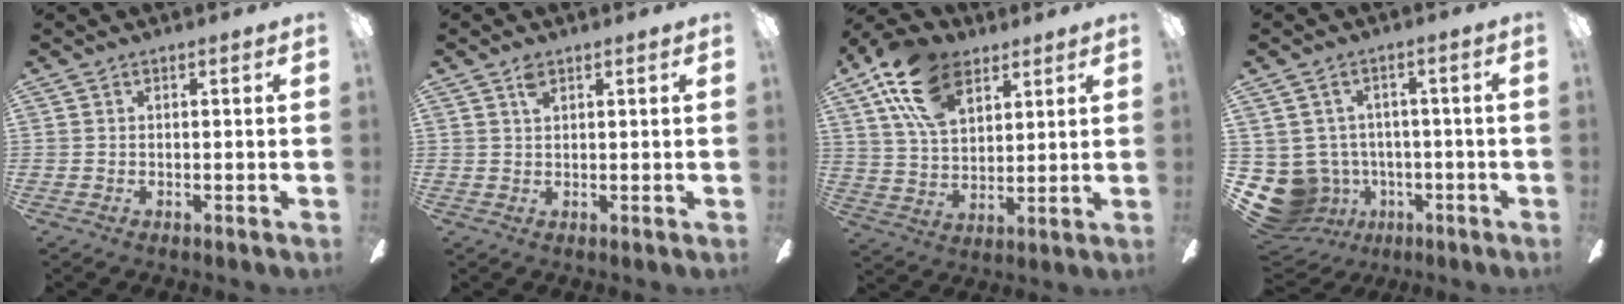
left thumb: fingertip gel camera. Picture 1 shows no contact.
{"total": 1.9, "force": [1.3, 0.9, 1.2], "torque": [-0.027, 0.001, 0.023]}
{"total": 17.3, "force": [9.7, 10.1, 10.2], "torque": [-0.197, -0.020, 0.179]}
{"total": 10.2, "force": [-3.3, 9.1, 3.4], "torque": [-0.110, 0.012, -0.051]}